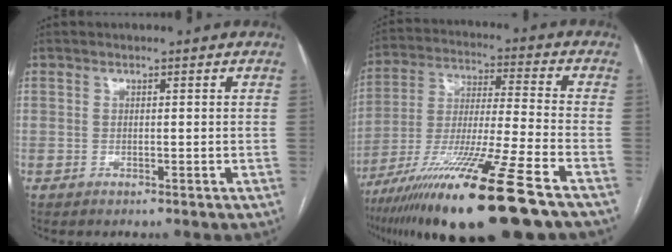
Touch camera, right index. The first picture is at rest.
{"total": 21.5, "force": [-14.0, -0.1, 16.3], "torque": [-0.286, -0.052, -0.248]}